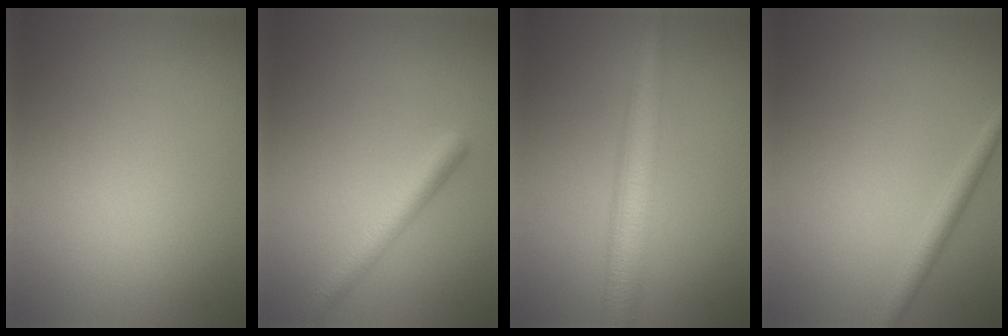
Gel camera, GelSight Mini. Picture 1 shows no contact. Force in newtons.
{"total": 2.9, "press": 2.9, "slide": 0.1}
{"total": 4.8, "press": 4.8, "slide": 0.1}
{"total": 1.9, "press": 1.9, "slide": 0.2}